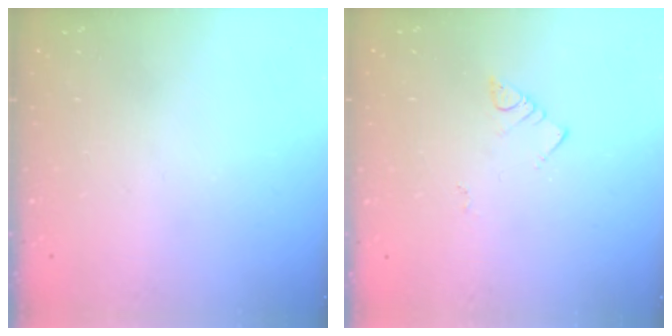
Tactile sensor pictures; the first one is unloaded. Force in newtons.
{"total": 2.7, "press": 2.7, "slide": 0.6}